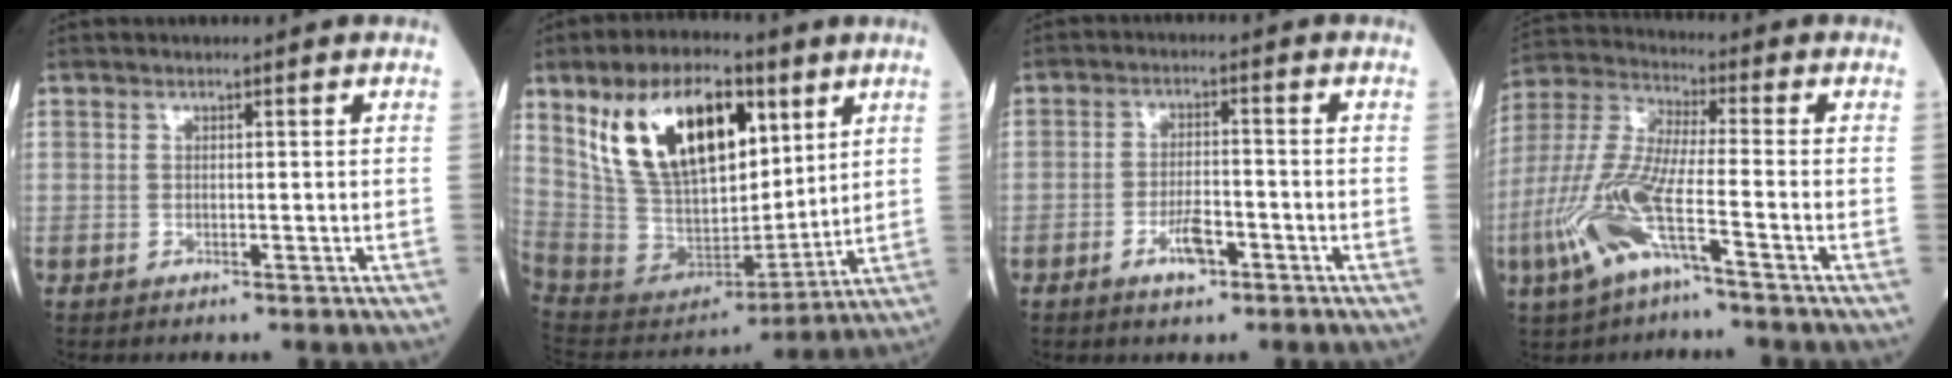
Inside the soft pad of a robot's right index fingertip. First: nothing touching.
{"total": 22.1, "force": [9.8, 10.9, 16.5], "torque": [-0.326, 0.021, 0.185]}
{"total": 4.6, "force": [-2.4, 1.6, 3.6], "torque": [-0.068, 0.001, -0.040]}
{"total": 12.4, "force": [-5.2, 1.8, 11.1], "torque": [-0.255, -0.001, -0.105]}